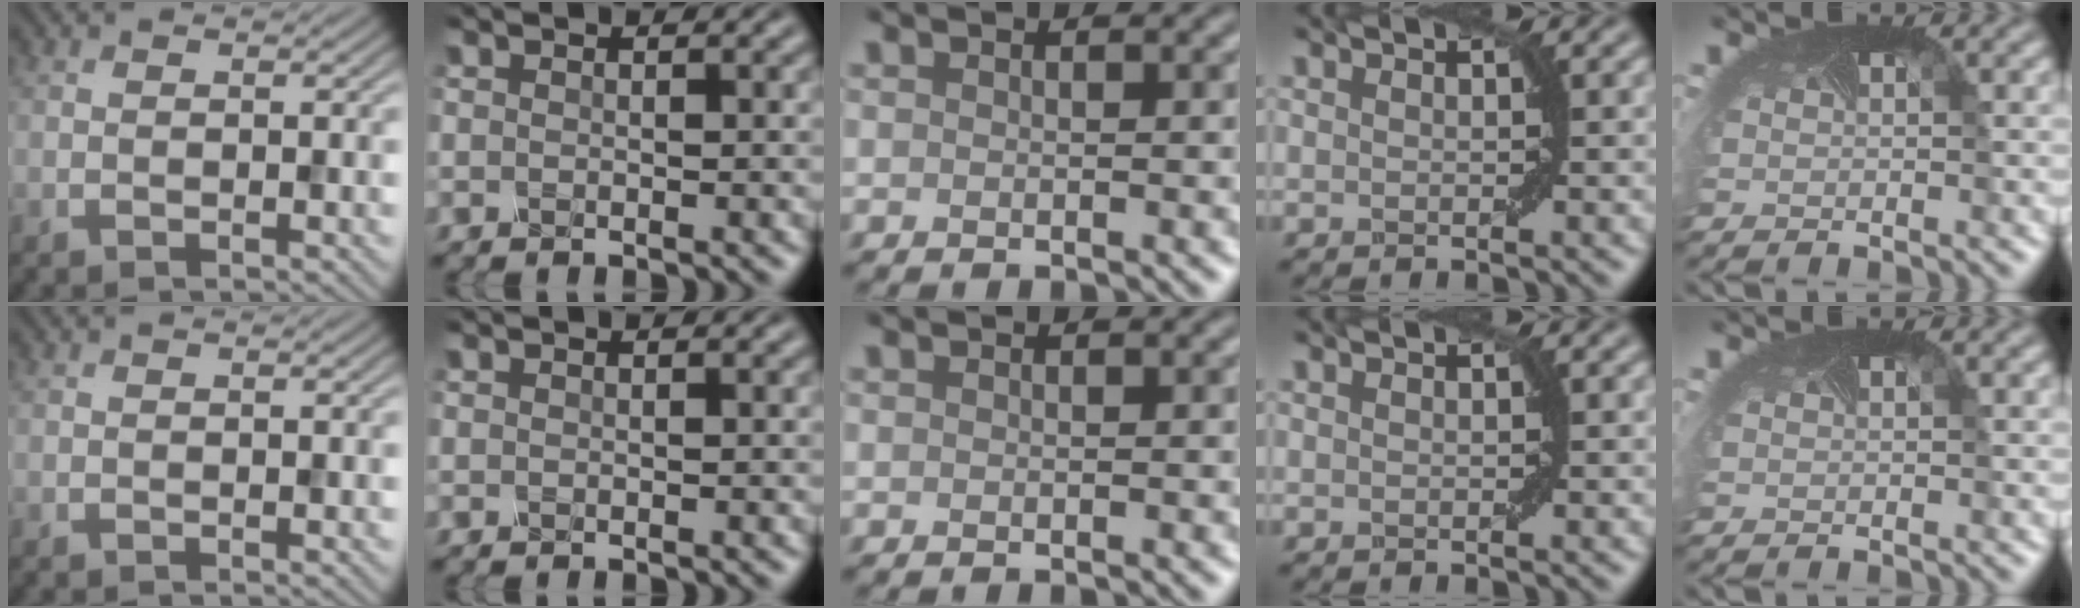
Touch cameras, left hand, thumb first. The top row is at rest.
{}